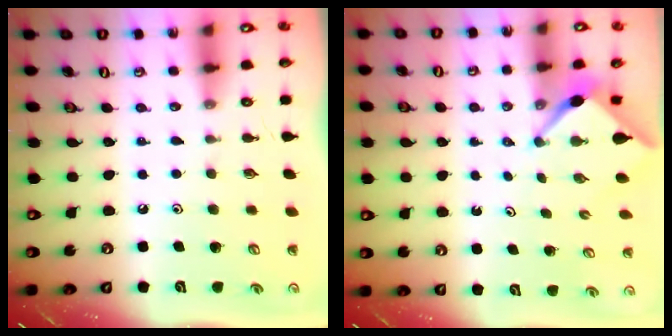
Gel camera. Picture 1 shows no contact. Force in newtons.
{"total": 2.6, "press": 2.6, "slide": 0.3}